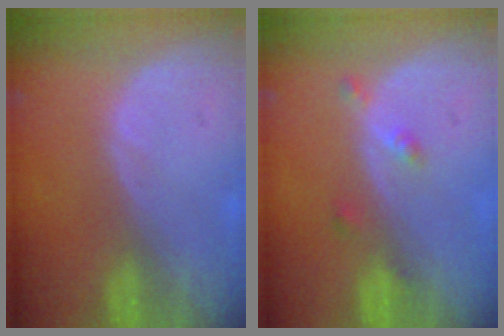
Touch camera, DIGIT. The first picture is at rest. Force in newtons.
{"total": 2.4, "press": 2.0, "slide": 1.3}